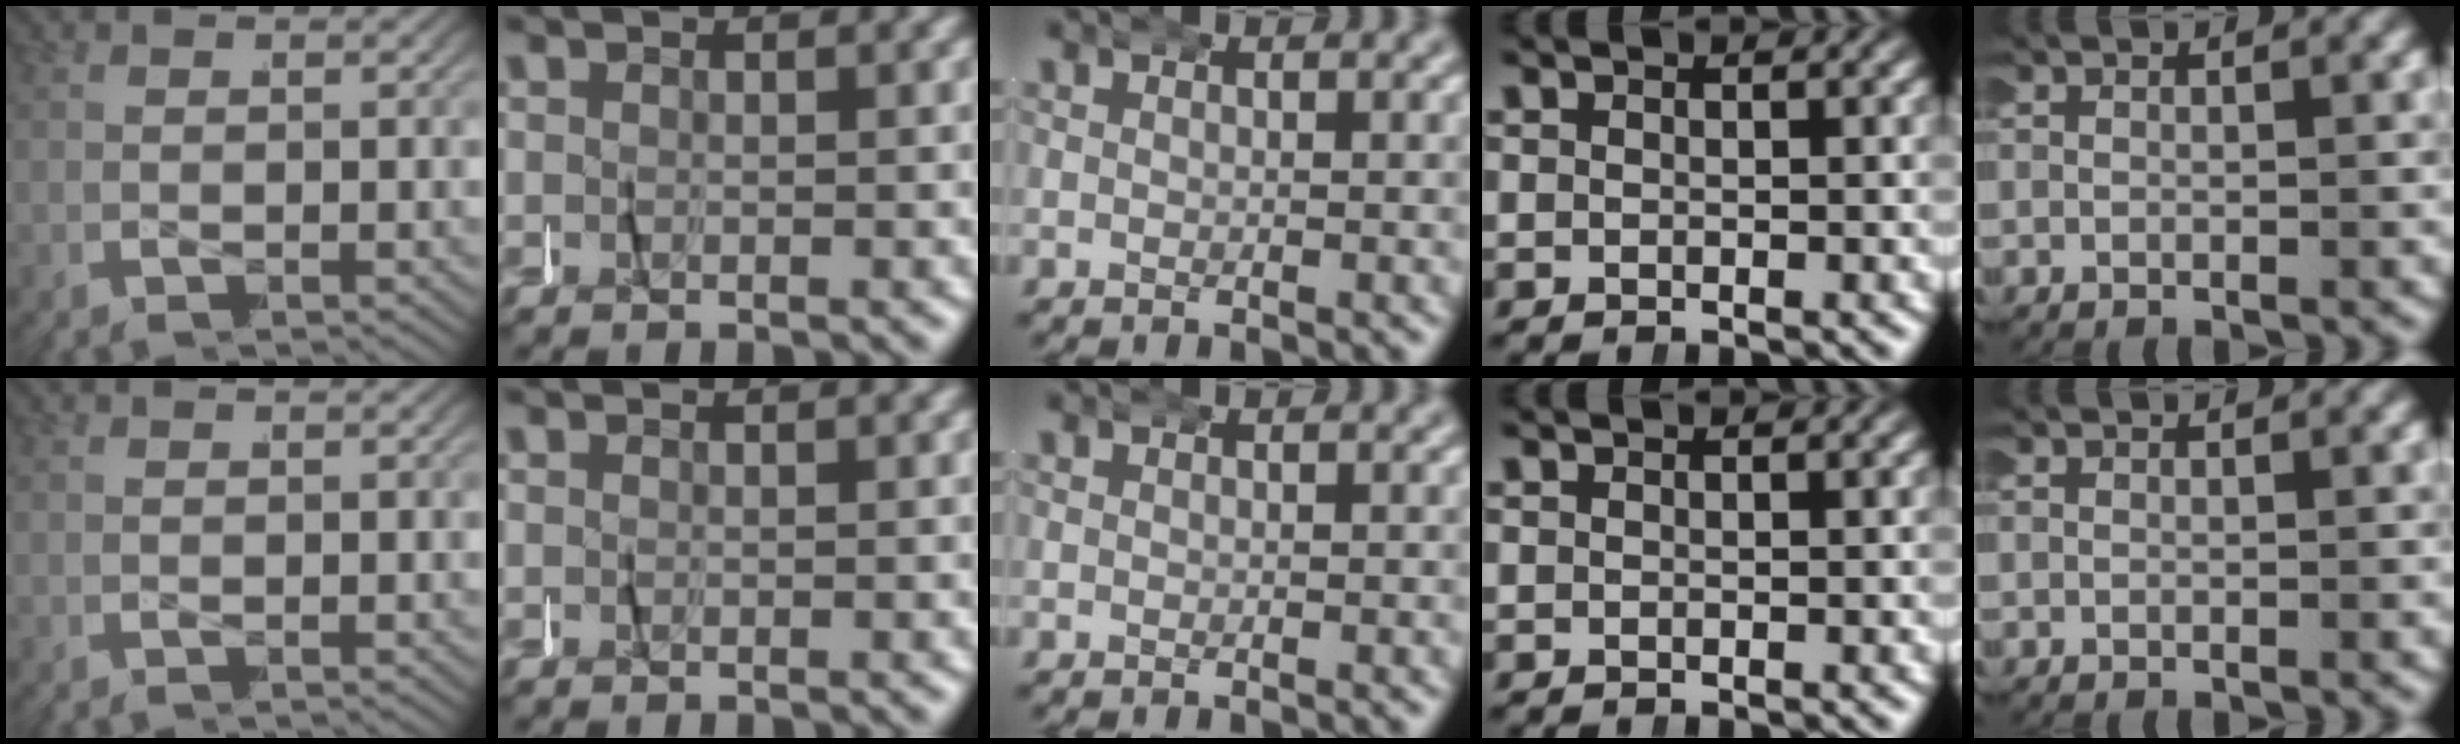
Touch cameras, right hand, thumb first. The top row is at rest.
{}